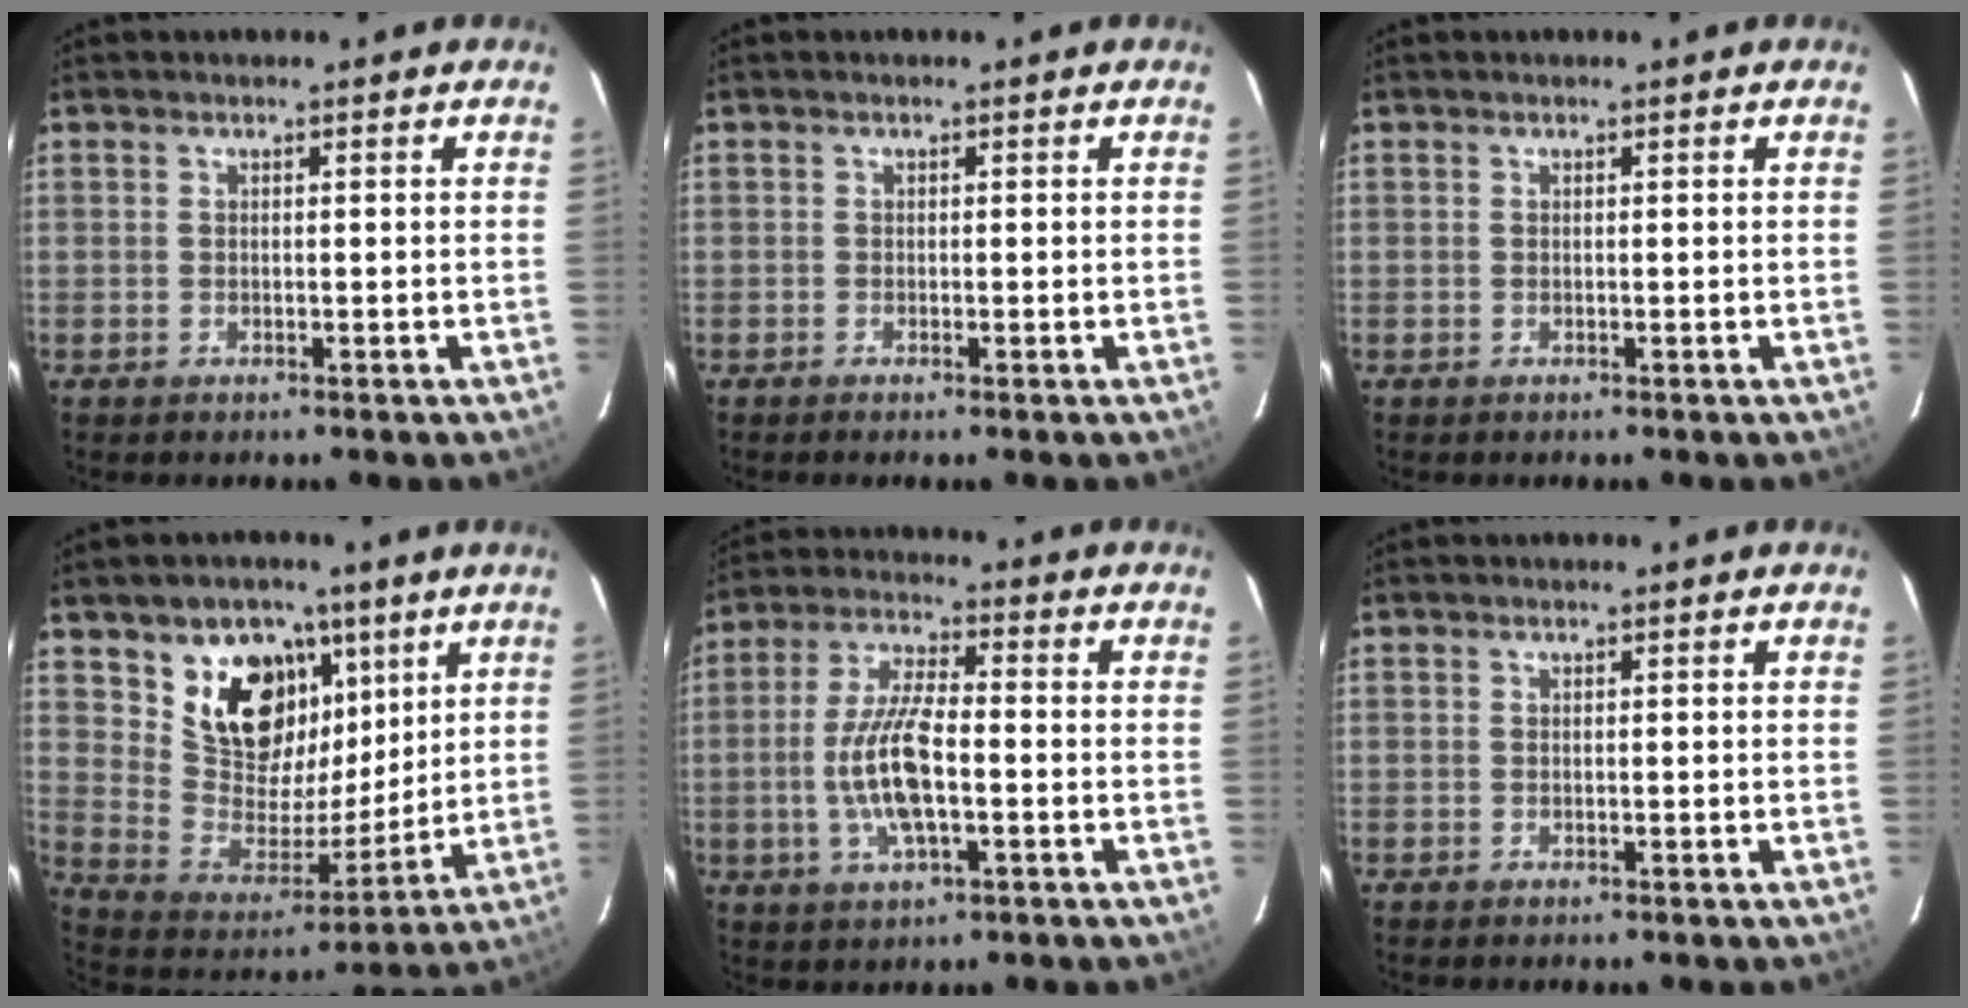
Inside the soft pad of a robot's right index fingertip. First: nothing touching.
{"total": 0.0}
{"total": 0.0}
{"total": 16.3, "force": [8.8, 12.0, 6.7], "torque": [-0.138, 0.009, 0.170]}
{"total": 11.2, "force": [-2.3, 3.5, 10.4], "torque": [-0.212, 0.001, -0.044]}
{"total": 0.0}